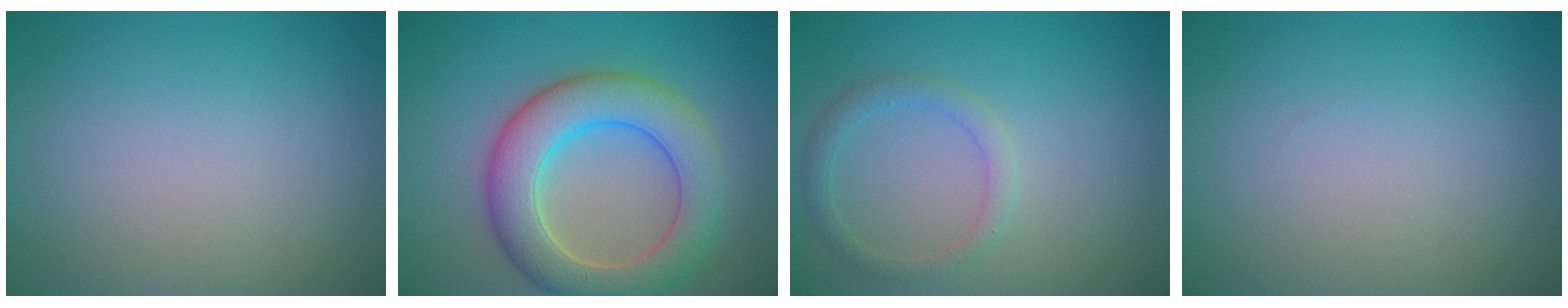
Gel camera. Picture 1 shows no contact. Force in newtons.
{"total": 7.4, "press": 7.3, "slide": 0.3}
{"total": 1.8, "press": 1.8, "slide": 0.1}
{"total": 0.0}